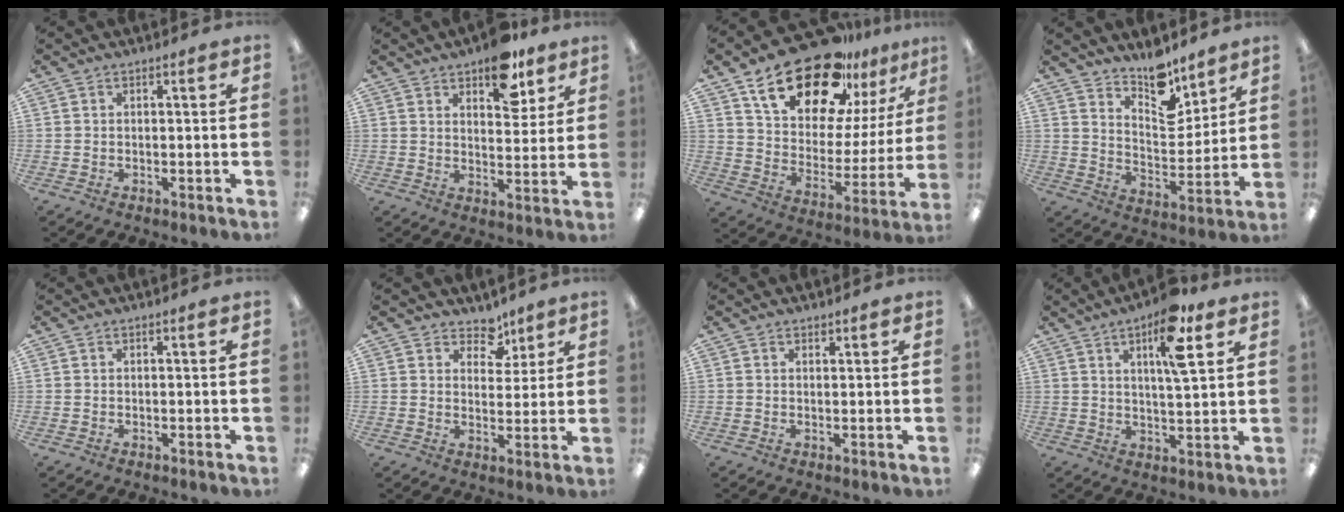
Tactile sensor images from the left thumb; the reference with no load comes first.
{"total": 11.4, "force": [7.9, 5.7, 5.8], "torque": [-0.056, -0.044, 0.135]}
{"total": 24.1, "force": [17.6, 10.5, 12.7], "torque": [-0.210, -0.109, 0.308]}
{"total": 12.0, "force": [9.8, 5.1, 4.8], "torque": [-0.061, -0.073, 0.177]}
{"total": 0.0}
{"total": 6.6, "force": [4.9, 4.0, 1.7], "torque": [-0.015, -0.031, 0.086]}
{"total": 1.1, "force": [1.0, 0.4, 0.0], "torque": [0.000, -0.001, 0.020]}
{"total": 11.8, "force": [6.2, 3.4, 9.4], "torque": [-0.145, -0.019, 0.099]}